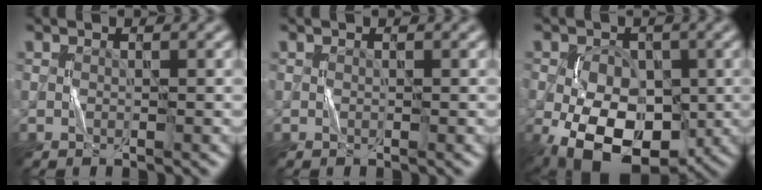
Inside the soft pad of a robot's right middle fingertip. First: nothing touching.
{"total": 0.0}
{"total": 10.7, "force": [-3.4, 6.9, 7.5], "torque": [-0.112, -0.014, -0.066]}